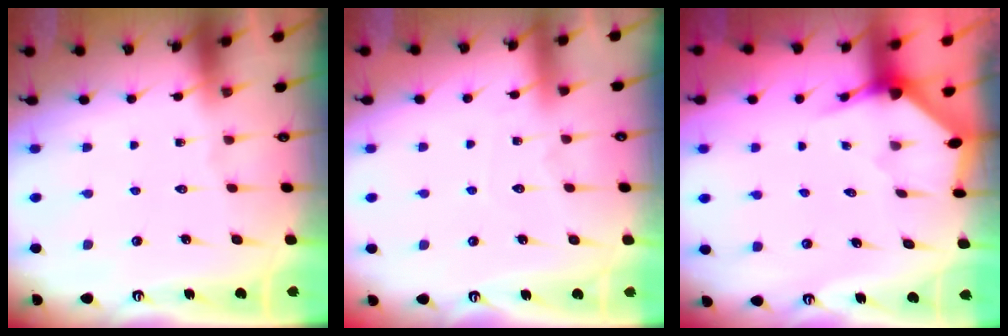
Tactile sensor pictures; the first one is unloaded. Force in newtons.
{"total": 4.3, "press": 4.2, "slide": 0.5}
{"total": 2.9, "press": 2.9, "slide": 0.3}